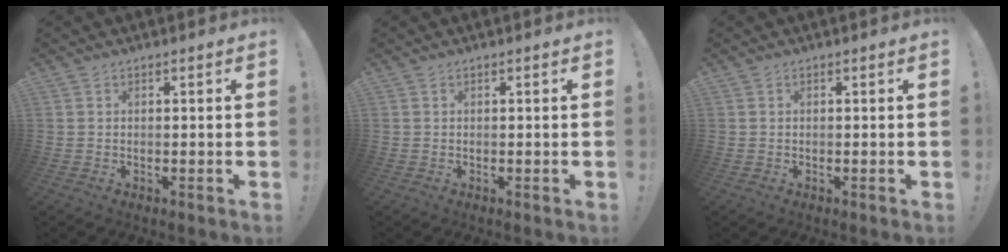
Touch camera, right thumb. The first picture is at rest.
{"total": 0.0}
{"total": 0.0}